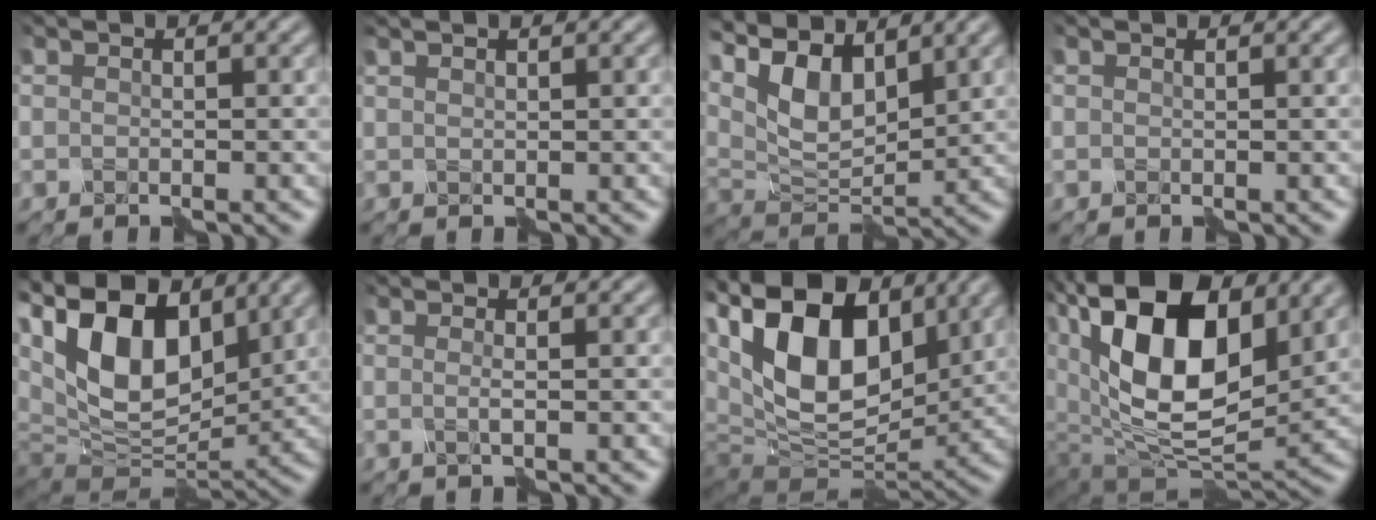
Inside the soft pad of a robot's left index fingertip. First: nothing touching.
{"total": 0.6, "force": [0.5, -0.1, 0.3], "torque": [-0.006, 0.002, 0.010]}
{"total": 7.5, "force": [3.9, 3.3, 5.5], "torque": [-0.117, 0.007, 0.070]}
{"total": 0.0}
{"total": 15.0, "force": [5.0, 8.3, 11.5], "torque": [-0.220, 0.033, 0.078]}
{"total": 1.0, "force": [-0.3, 0.0, 0.9], "torque": [-0.018, 0.000, -0.006]}
{"total": 16.9, "force": [5.0, 9.7, 12.9], "torque": [-0.236, 0.048, 0.069]}
{"total": 14.4, "force": [4.3, 8.3, 11.0], "torque": [-0.192, 0.006, 0.076]}